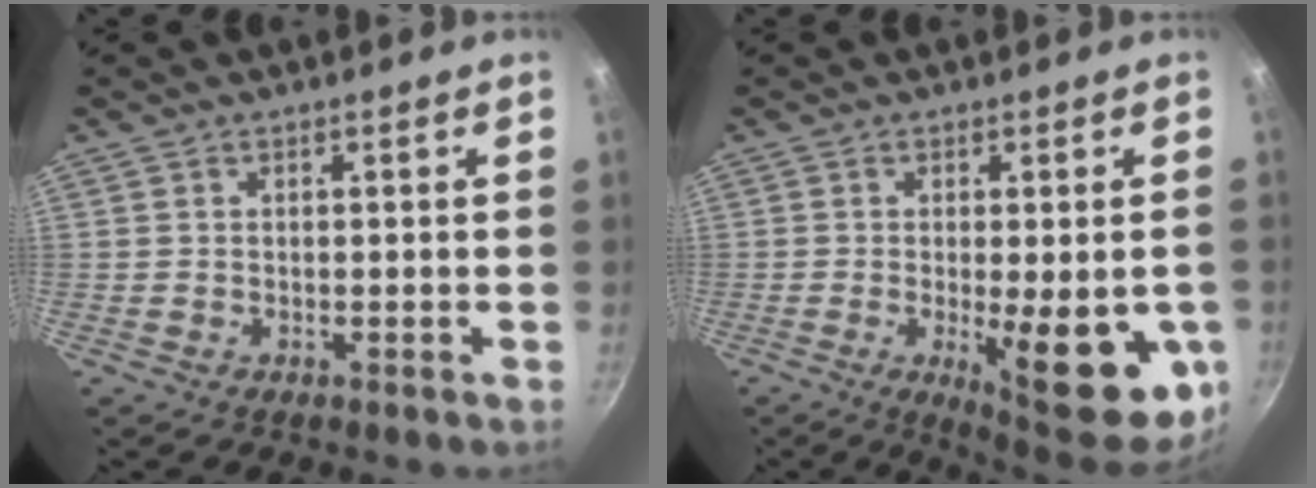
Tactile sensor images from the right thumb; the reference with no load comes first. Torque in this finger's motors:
{"motor_torque": [-0.01, 0.99, 1.25, -0.41, 0.23]}